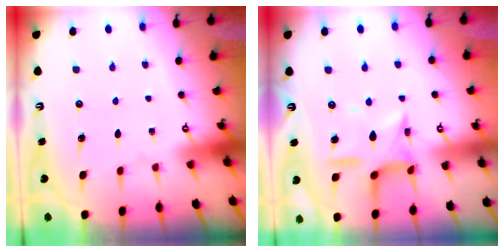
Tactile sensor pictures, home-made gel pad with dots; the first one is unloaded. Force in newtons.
{"total": 12.0, "press": 11.9, "slide": 0.9}